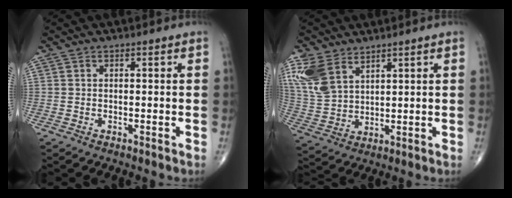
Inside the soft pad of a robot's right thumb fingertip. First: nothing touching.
{"total": 10.1, "force": [6.0, 5.8, 5.7], "torque": [-0.121, -0.015, 0.136]}